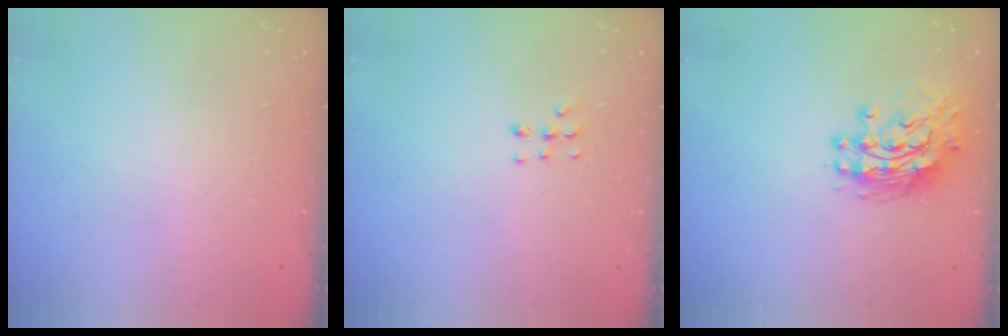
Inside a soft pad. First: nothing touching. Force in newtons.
{"total": 5.9, "press": 5.8, "slide": 0.7}
{"total": 12.5, "press": 12.4, "slide": 1.0}